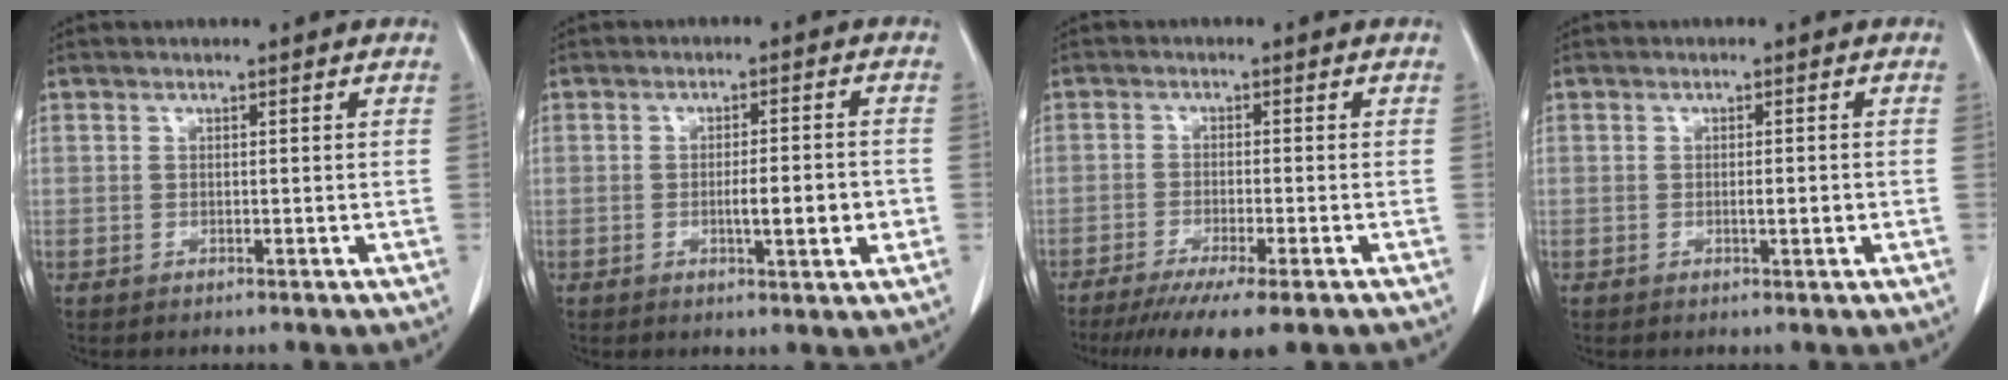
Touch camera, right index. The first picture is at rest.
{"total": 5.7, "force": [-1.3, 0.9, 5.5], "torque": [-0.086, -0.001, -0.013]}
{"total": 10.5, "force": [-7.9, 0.8, 6.8], "torque": [-0.090, -0.022, -0.119]}
{"total": 1.7, "force": [-0.3, 0.4, 1.6], "torque": [-0.029, 0.000, -0.002]}